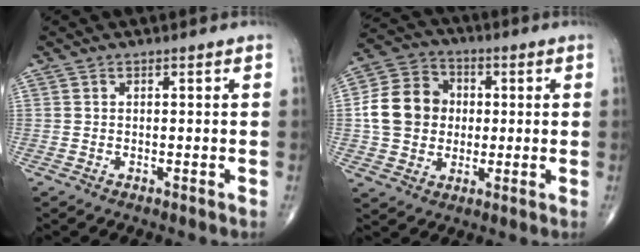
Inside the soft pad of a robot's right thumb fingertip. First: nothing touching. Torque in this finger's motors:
{"motor_torque": [0.69, 2.51, 0.93, -0.41, 0.09]}